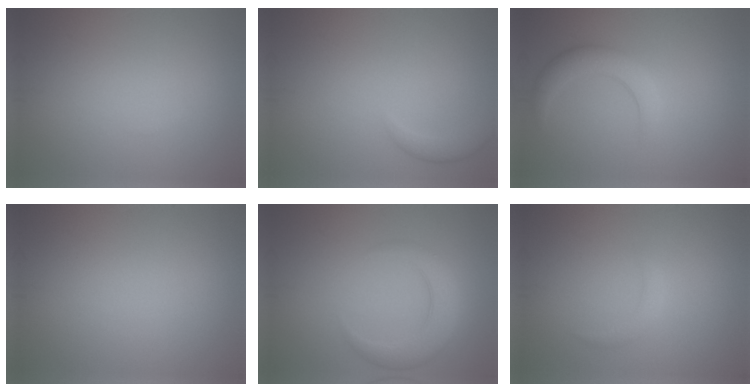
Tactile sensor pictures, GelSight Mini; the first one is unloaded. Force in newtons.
{"total": 2.0, "press": 2.0, "slide": 0.1}
{"total": 2.9, "press": 2.9, "slide": 0.2}
{"total": 0.0}
{"total": 4.1, "press": 4.1, "slide": 0.3}
{"total": 1.1, "press": 1.1, "slide": 0.1}